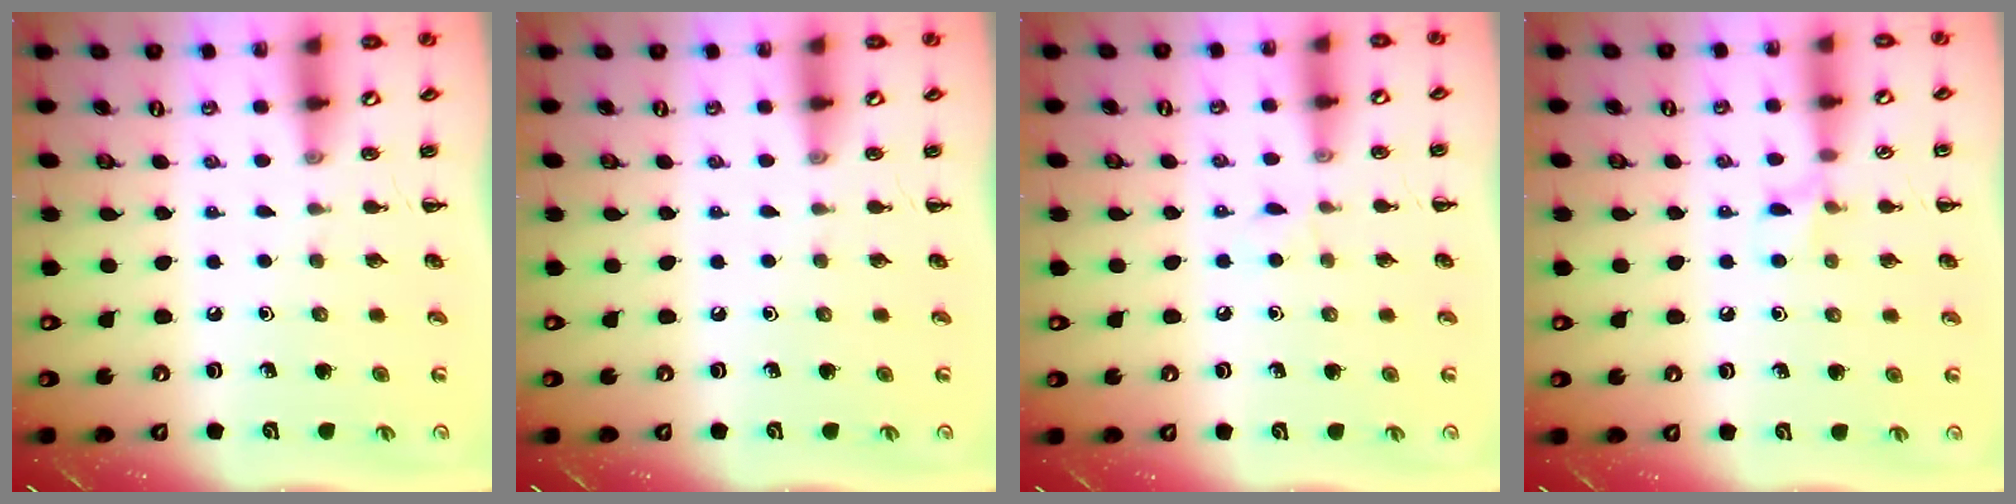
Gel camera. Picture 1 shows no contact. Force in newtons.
{"total": 0.0}
{"total": 4.4, "press": 4.2, "slide": 1.4}
{"total": 5.6, "press": 5.2, "slide": 1.9}